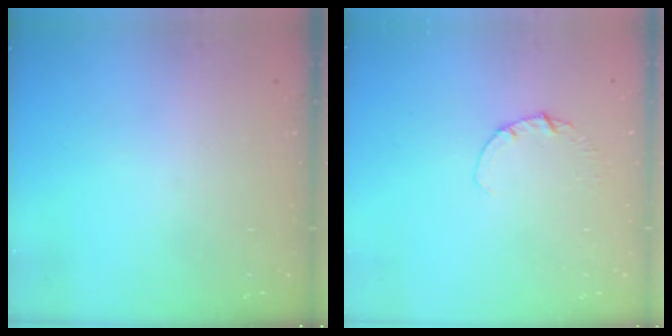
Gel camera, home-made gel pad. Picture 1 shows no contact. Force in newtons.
{"total": 1.1, "press": 1.1, "slide": 0.1}